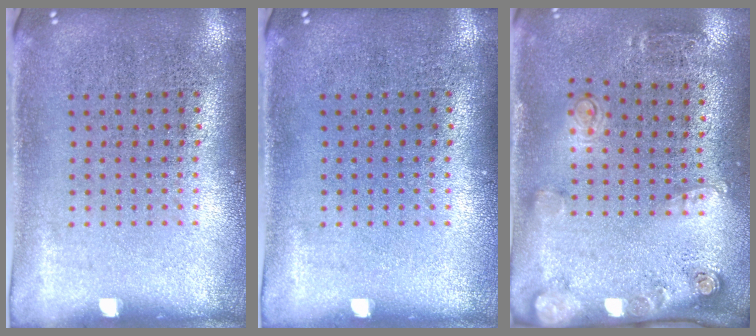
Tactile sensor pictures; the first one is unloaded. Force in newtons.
{"total": 0.0}
{"total": 2.1, "press": 1.3, "slide": 1.6}